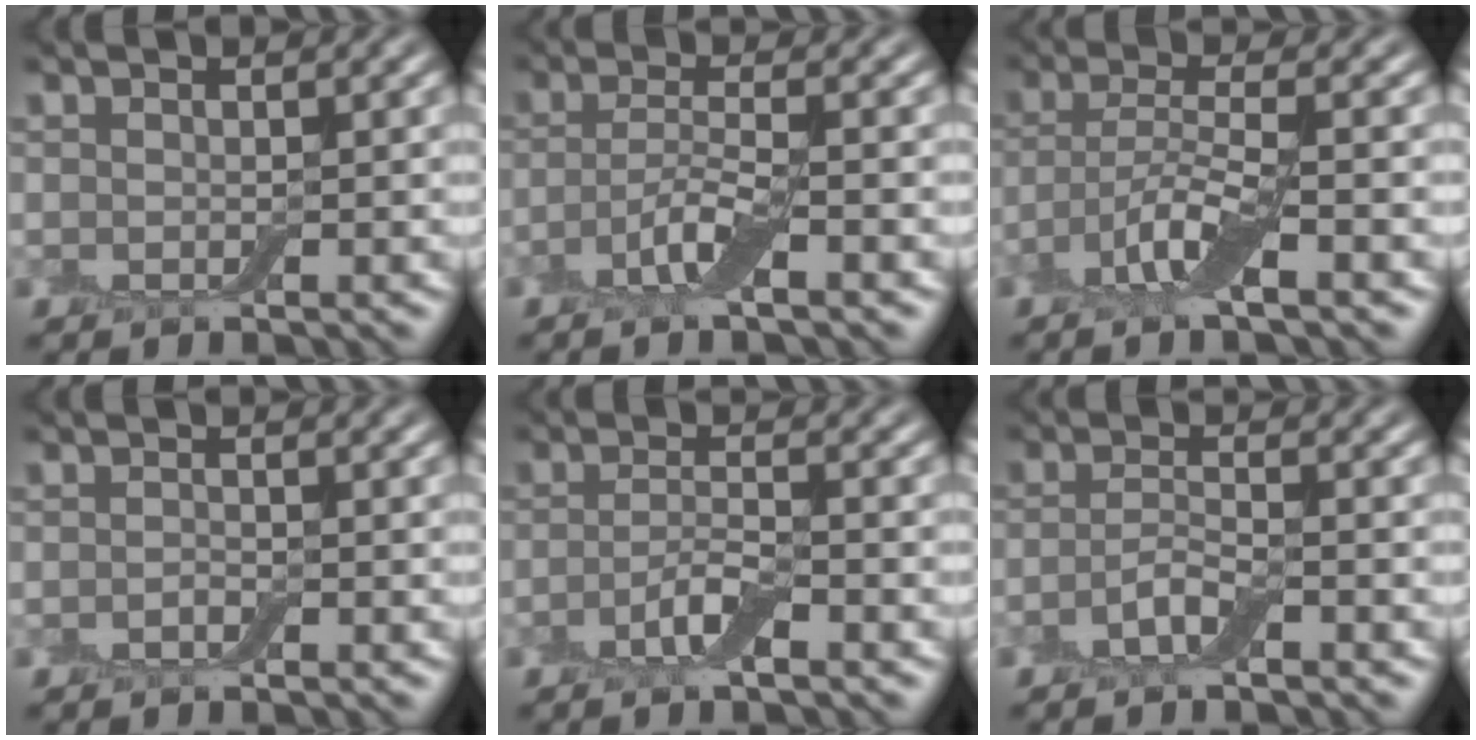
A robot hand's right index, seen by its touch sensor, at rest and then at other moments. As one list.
[{"total": 3.2, "force": [-1.5, 0.5, 2.8], "torque": [-0.057, 0.003, -0.038]}, {"total": 4.1, "force": [-2.1, 0.6, 3.4], "torque": [-0.070, 0.003, -0.051]}, {"total": 0.7, "force": [-0.4, 0.2, 0.5], "torque": [-0.012, 0.000, -0.007]}, {"total": 2.6, "force": [-1.3, 0.6, 2.2], "torque": [-0.045, 0.004, -0.032]}, {"total": 2.3, "force": [-1.2, 0.5, 1.8], "torque": [-0.039, 0.002, -0.031]}]